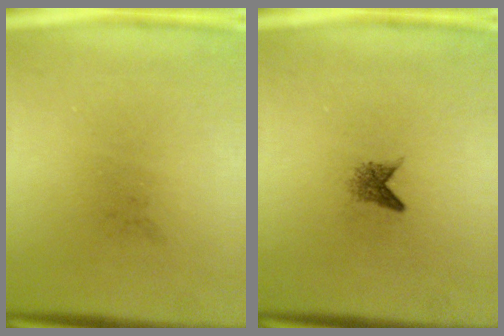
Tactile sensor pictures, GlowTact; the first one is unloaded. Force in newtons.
{"total": 1.6}